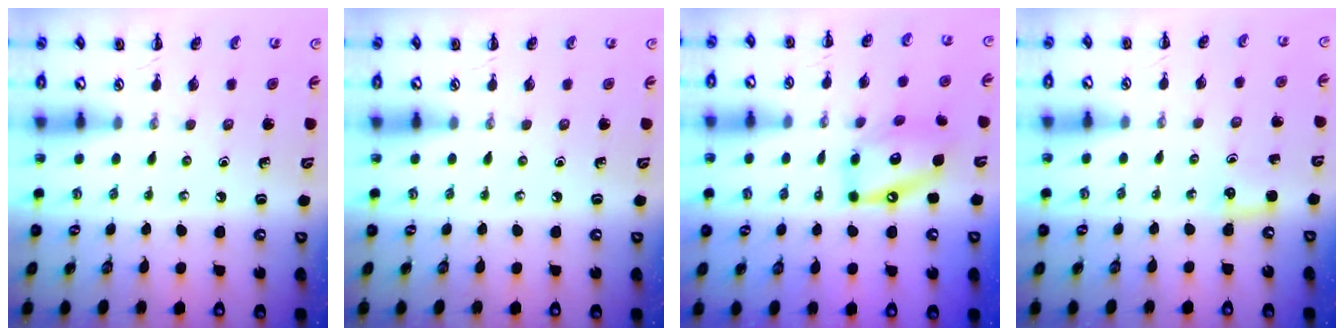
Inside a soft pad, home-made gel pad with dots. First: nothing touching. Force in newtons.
{"total": 0.0}
{"total": 13.5, "press": 13.3, "slide": 2.5}
{"total": 2.8, "press": 2.6, "slide": 0.9}